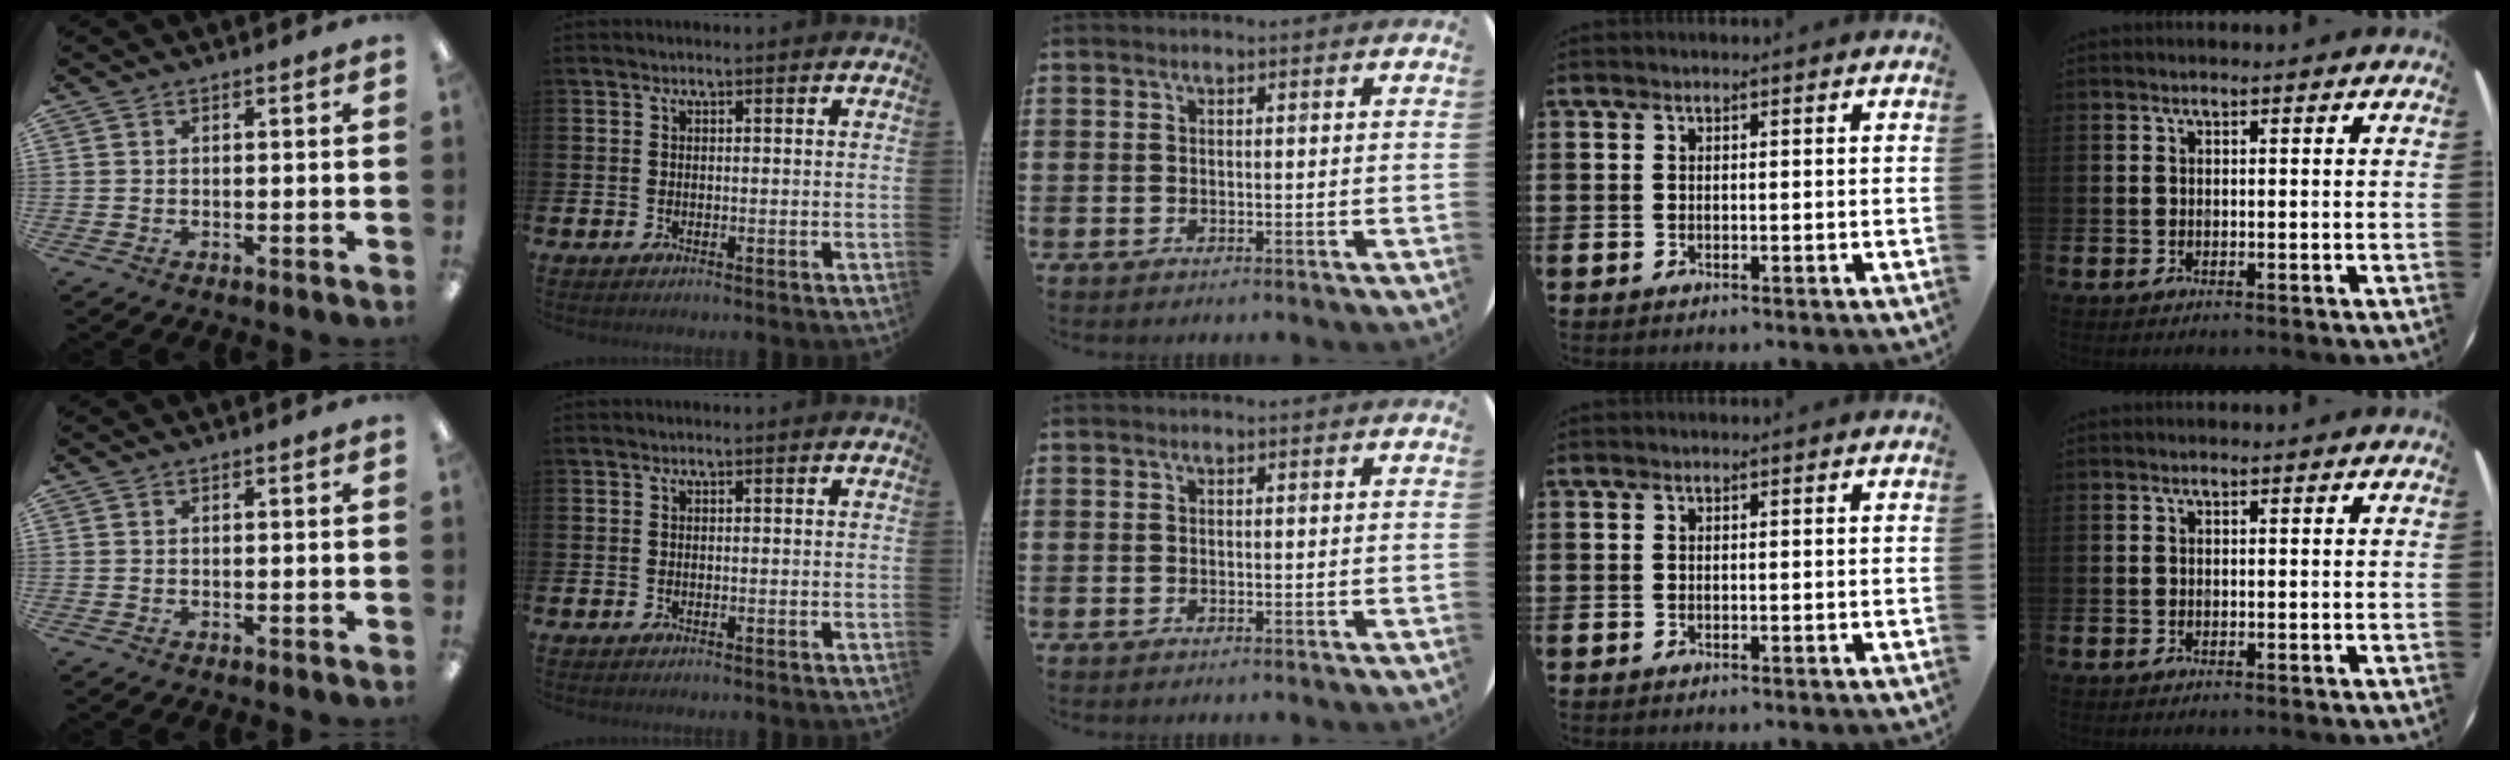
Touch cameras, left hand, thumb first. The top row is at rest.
{}